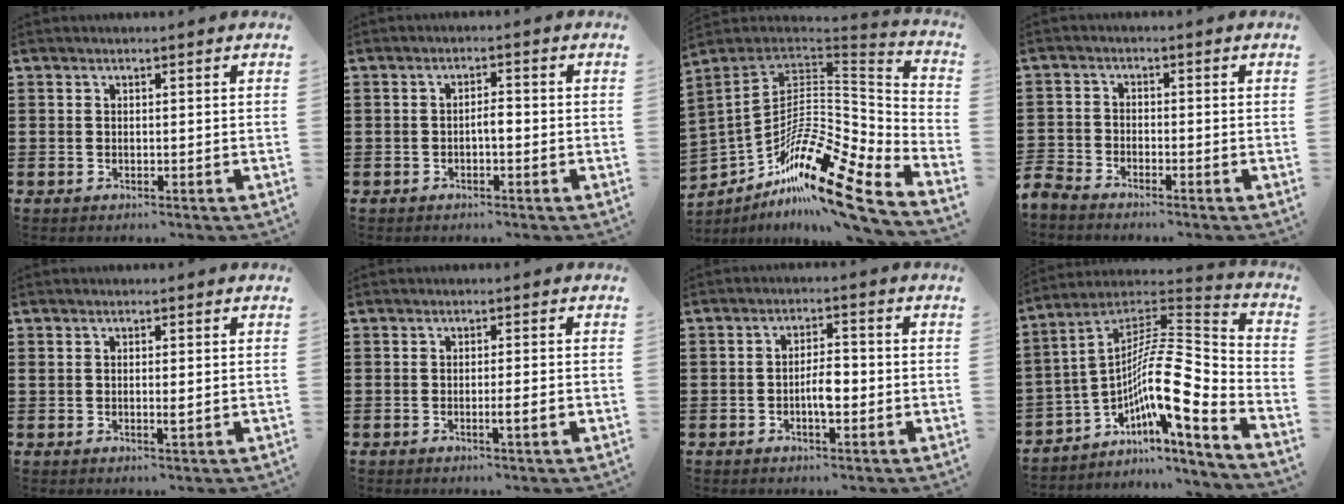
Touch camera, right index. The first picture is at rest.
{"total": 1.9, "force": [-0.6, 0.6, 1.7], "torque": [-0.033, 0.003, -0.012]}
{"total": 17.2, "force": [-10.8, 4.9, 12.5], "torque": [-0.226, 0.002, -0.202]}
{"total": 2.9, "force": [-2.9, 0.3, -0.1], "torque": [-0.020, -0.006, -0.068]}
{"total": 1.4, "force": [0.0, 0.4, 1.3], "torque": [-0.024, 0.000, 0.001]}
{"total": 2.3, "force": [-0.7, 0.0, 2.2], "torque": [-0.035, -0.004, -0.014]}
{"total": 4.1, "force": [-0.9, 1.5, 3.7], "torque": [-0.075, 0.004, -0.019]}
{"total": 12.4, "force": [-3.1, 2.7, 11.7], "torque": [-0.214, -0.038, -0.075]}